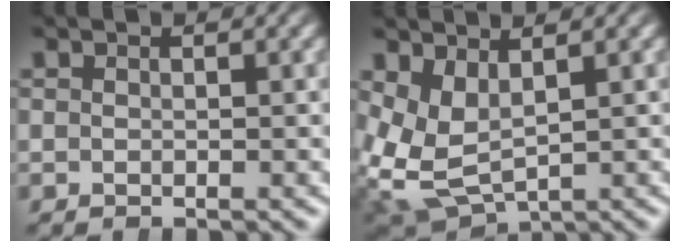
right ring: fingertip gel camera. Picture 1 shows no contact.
{"total": 8.6, "force": [-0.3, 7.3, 4.5], "torque": [-0.143, -0.048, 0.011]}